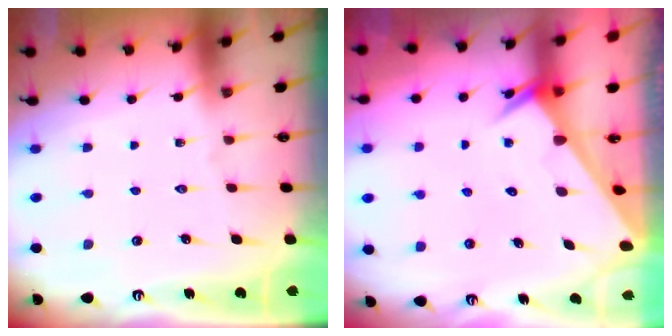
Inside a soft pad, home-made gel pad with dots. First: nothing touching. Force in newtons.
{"total": 2.5, "press": 2.5, "slide": 0.1}